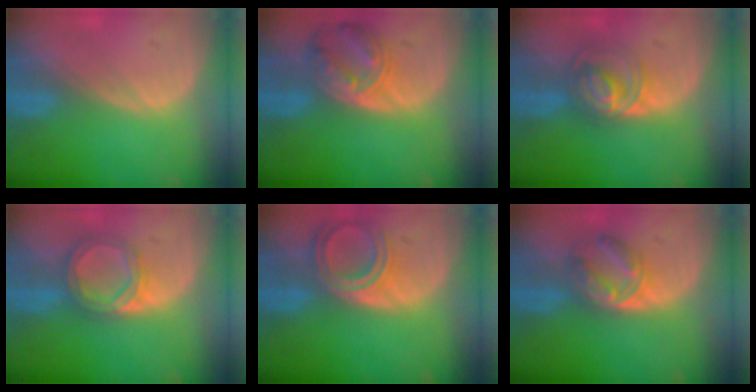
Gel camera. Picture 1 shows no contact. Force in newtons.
{"total": 8.2, "press": 7.2, "slide": 4.0}
{"total": 6.6, "press": 5.8, "slide": 3.2}
{"total": 5.6, "press": 5.3, "slide": 2.0}
{"total": 6.6, "press": 5.9, "slide": 3.0}
{"total": 5.8, "press": 5.5, "slide": 1.8}